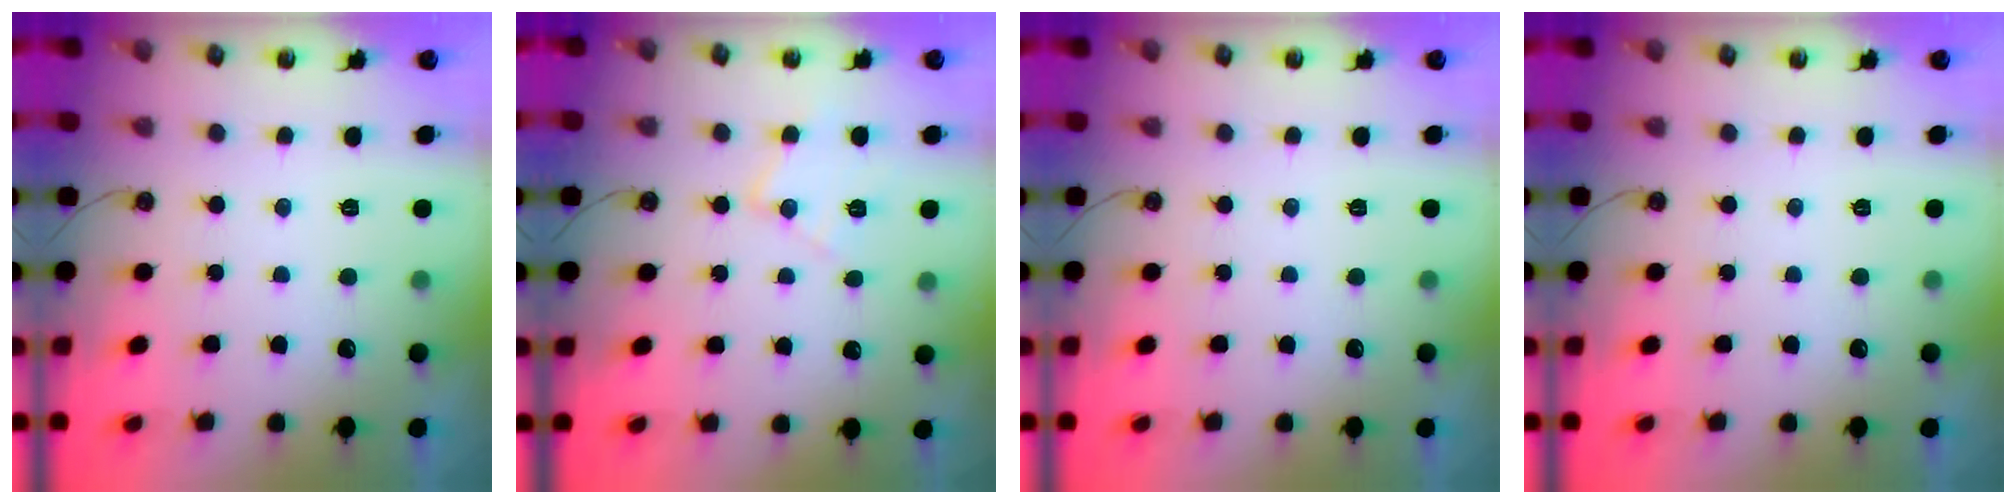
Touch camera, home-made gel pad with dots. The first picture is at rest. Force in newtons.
{"total": 10.1, "press": 10.1, "slide": 0.7}
{"total": 0.0}
{"total": 0.0}